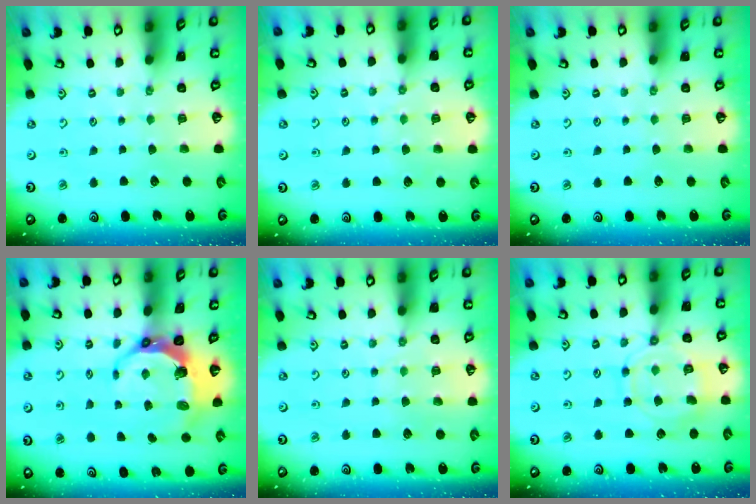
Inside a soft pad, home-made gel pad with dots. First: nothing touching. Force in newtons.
{"total": 4.5, "press": 4.5, "slide": 0.6}
{"total": 0.0}
{"total": 9.1, "press": 7.6, "slide": 5.1}
{"total": 4.8, "press": 4.7, "slide": 0.7}
{"total": 11.8, "press": 11.8, "slide": 1.3}